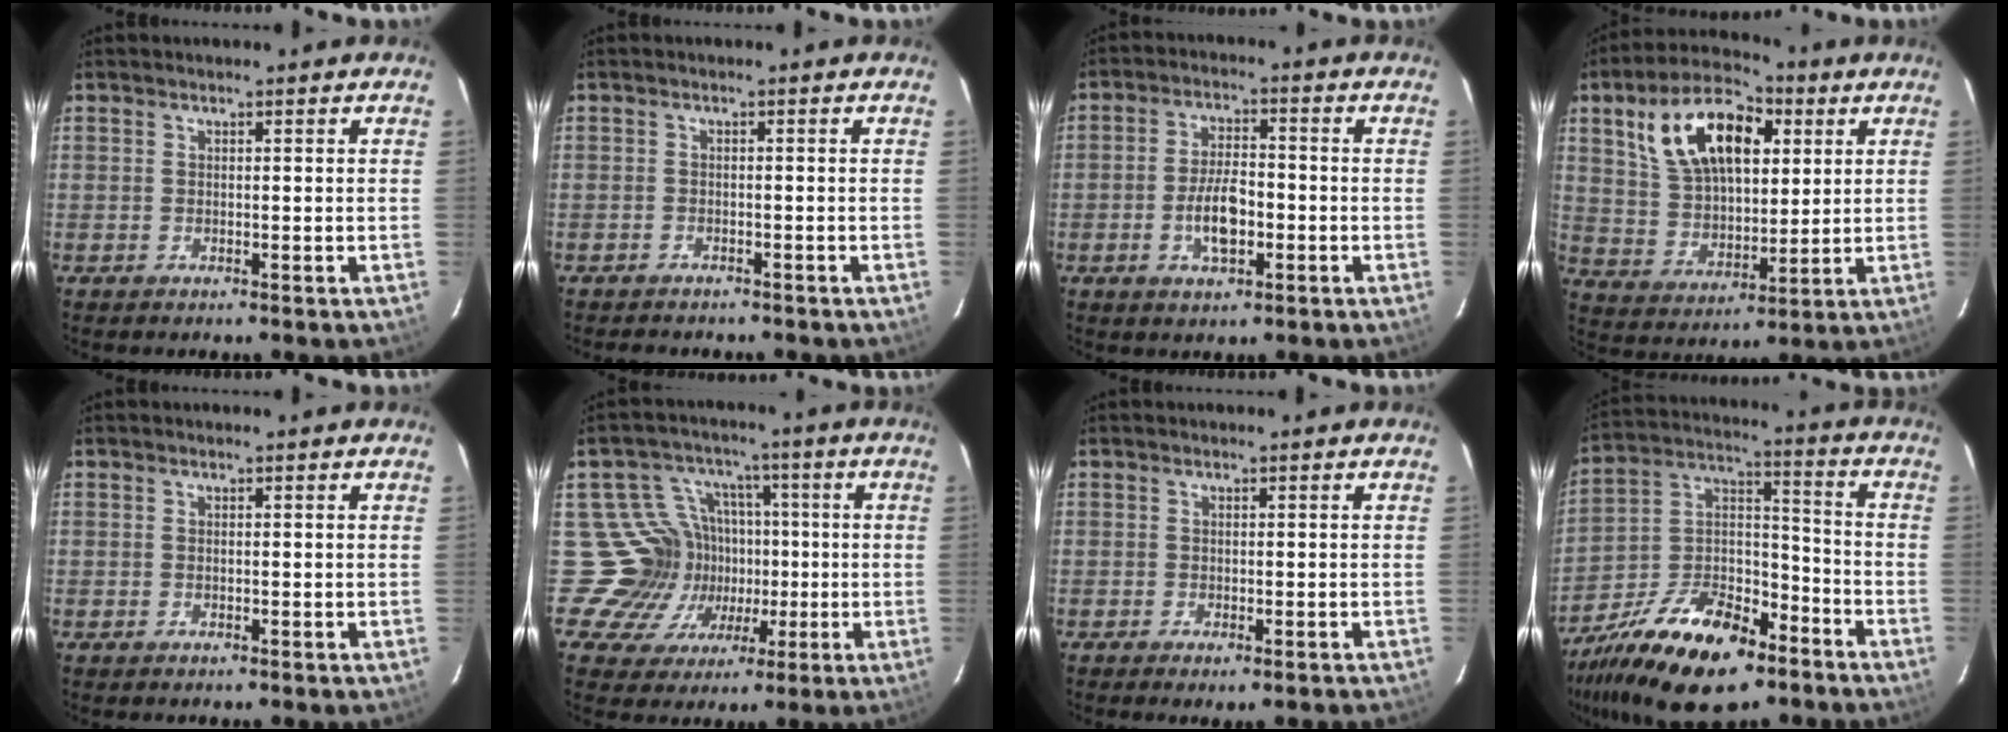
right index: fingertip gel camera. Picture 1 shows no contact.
{"total": 3.0, "force": [-2.8, 1.0, 0.7], "torque": [-0.020, -0.001, -0.040]}
{"total": 7.2, "force": [-2.2, 3.3, 6.0], "torque": [-0.119, 0.006, -0.037]}
{"total": 17.7, "force": [6.8, 9.7, 13.1], "torque": [-0.246, 0.034, 0.128]}
{"total": 0.0}
{"total": 12.0, "force": [-1.5, 11.8, 1.5], "torque": [-0.043, 0.021, -0.017]}
{"total": 2.0, "force": [-1.4, 0.5, 1.4], "torque": [-0.022, -0.007, -0.019]}
{"total": 20.8, "force": [-13.3, 9.8, 12.6], "torque": [-0.253, 0.007, -0.227]}